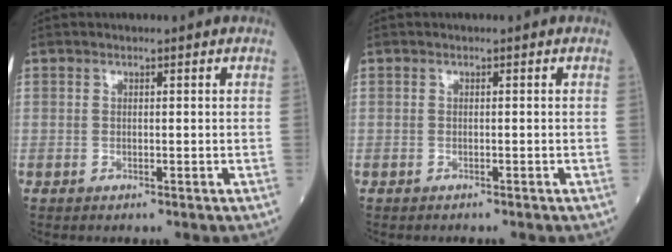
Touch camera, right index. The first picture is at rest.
{"total": 0.8, "force": [-0.7, 0.0, 0.2], "torque": [-0.001, 0.000, -0.011]}